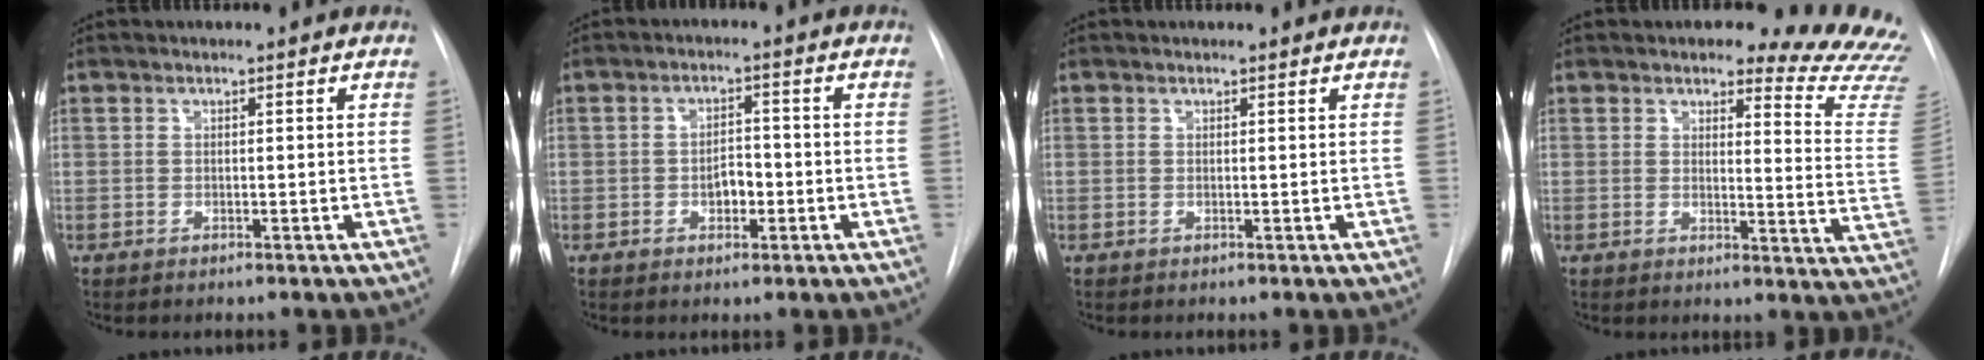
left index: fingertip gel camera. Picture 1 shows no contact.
{"total": 3.3, "force": [-1.1, 1.9, 2.5], "torque": [-0.035, 0.005, -0.014]}
{"total": 1.0, "force": [1.0, 0.3, 0.2], "torque": [-0.010, 0.010, 0.011]}
{"total": 15.0, "force": [13.6, 3.0, 5.6], "torque": [-0.034, -0.100, 0.119]}